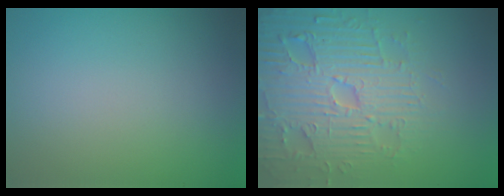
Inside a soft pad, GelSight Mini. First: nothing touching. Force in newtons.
{"total": 6.0, "press": 5.9, "slide": 1.5}